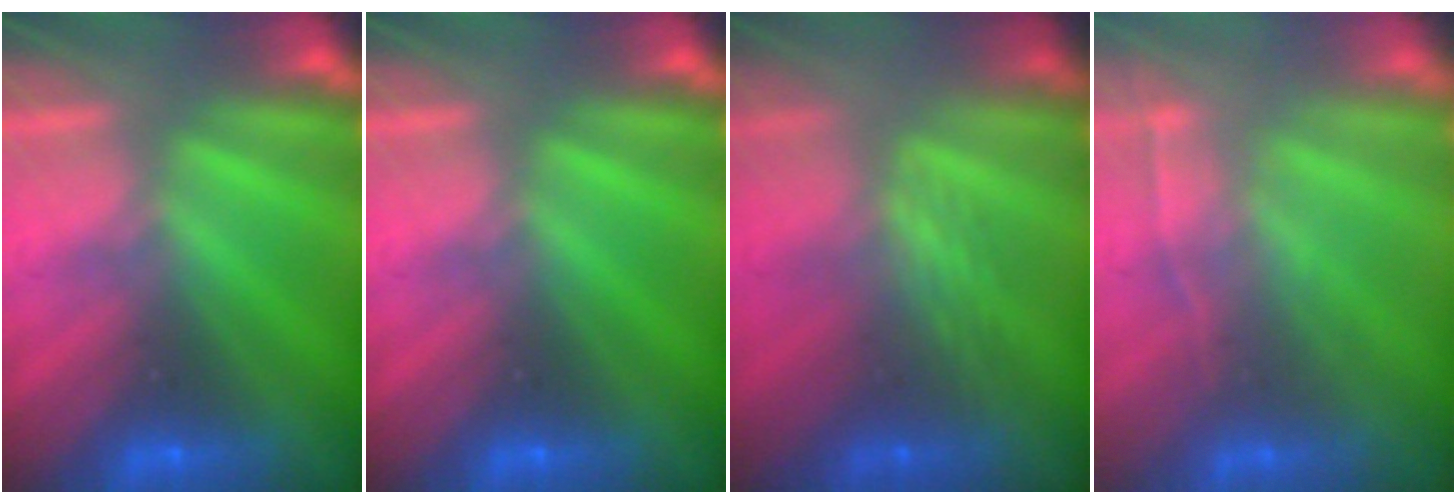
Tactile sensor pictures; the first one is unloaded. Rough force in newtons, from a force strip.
{"total": 0.0}
{"total": 2.4}
{"total": 2.0}